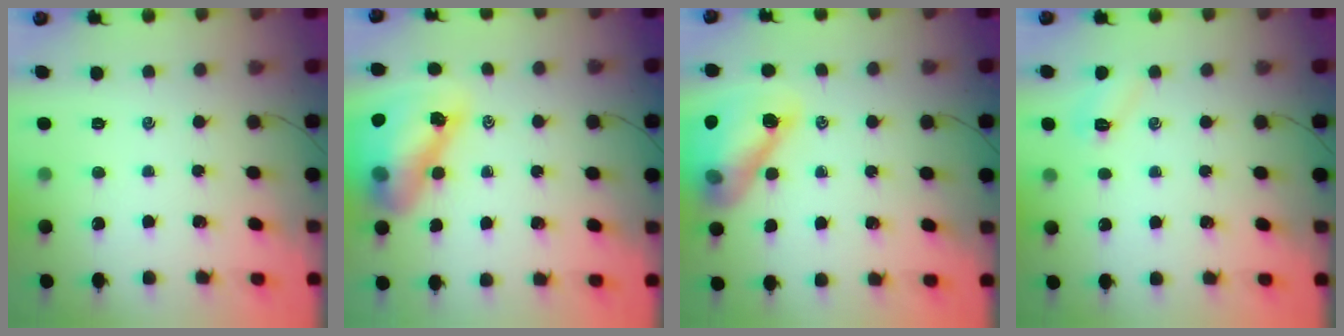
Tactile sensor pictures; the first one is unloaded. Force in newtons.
{"total": 14.6, "press": 14.0, "slide": 4.0}
{"total": 13.8, "press": 13.3, "slide": 3.7}
{"total": 4.3, "press": 4.2, "slide": 1.1}